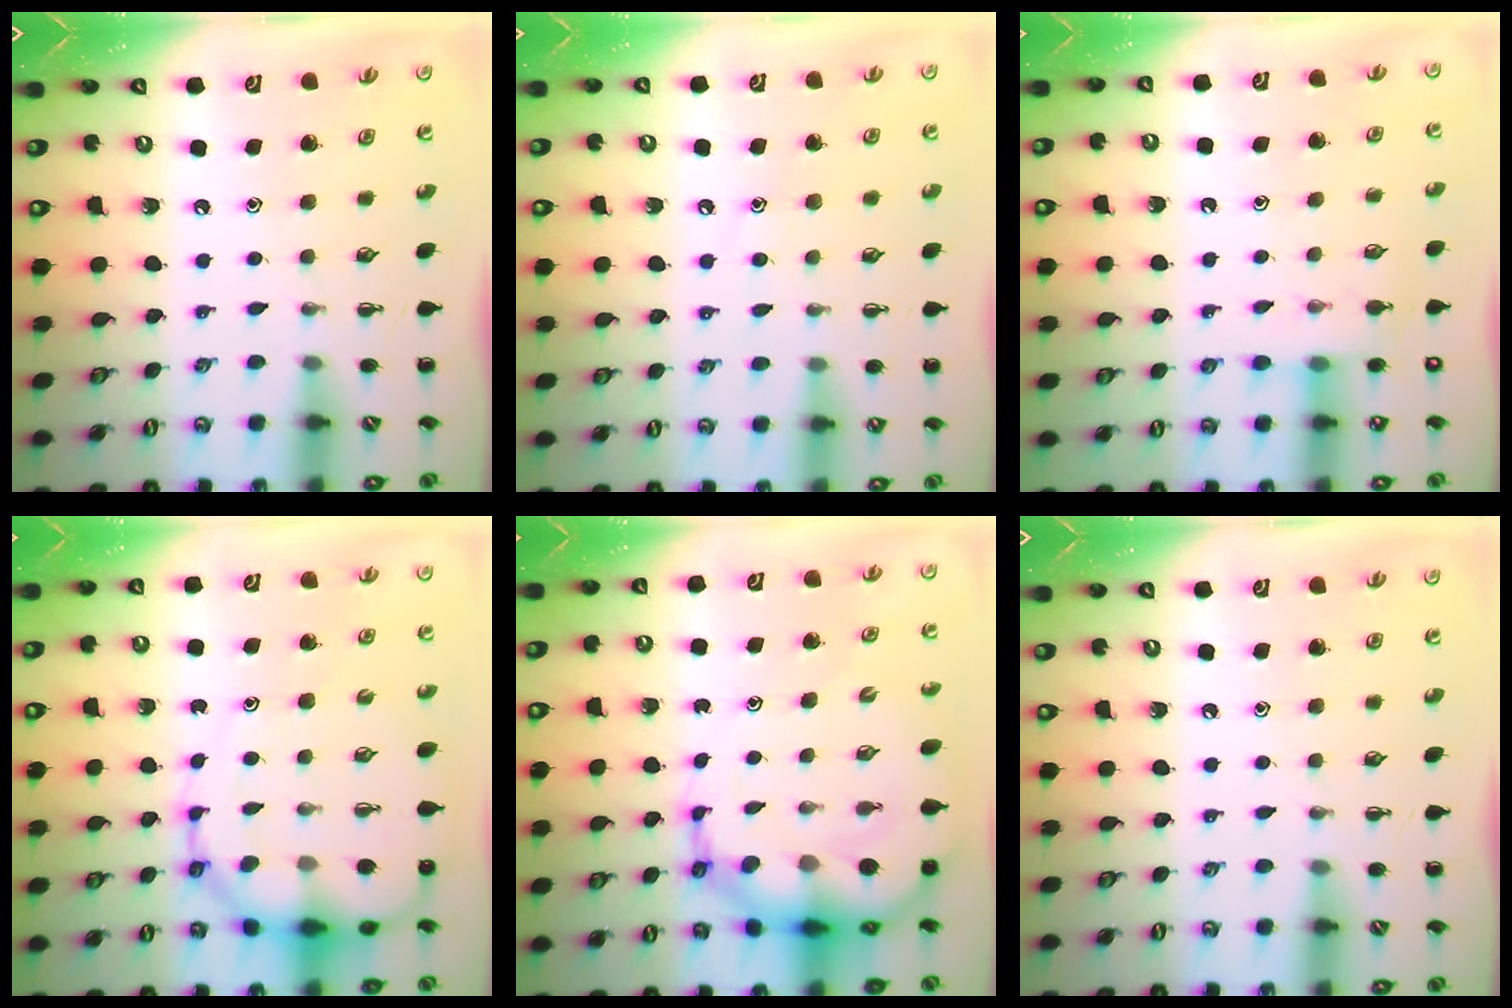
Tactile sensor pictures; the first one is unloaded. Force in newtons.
{"total": 6.7, "press": 6.5, "slide": 1.4}
{"total": 4.7, "press": 4.6, "slide": 1.1}
{"total": 14.1, "press": 13.5, "slide": 4.1}
{"total": 14.5, "press": 13.9, "slide": 4.1}
{"total": 0.0}